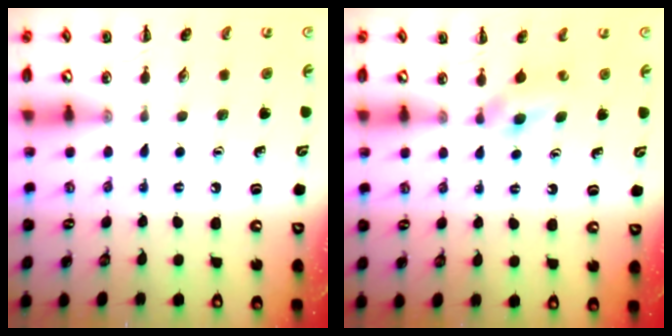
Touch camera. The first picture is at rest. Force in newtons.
{"total": 2.7, "press": 2.5, "slide": 1.0}